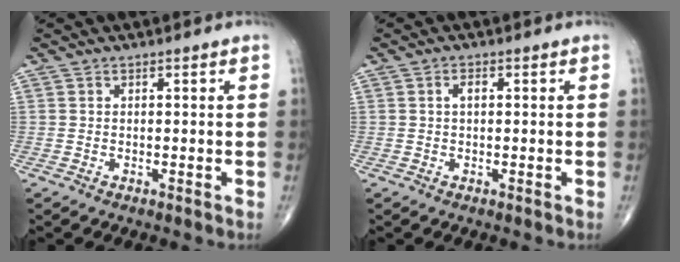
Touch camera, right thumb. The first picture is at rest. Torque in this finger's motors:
{"motor_torque": [0.15, 0.62, 0.14, -0.03, 0.07]}